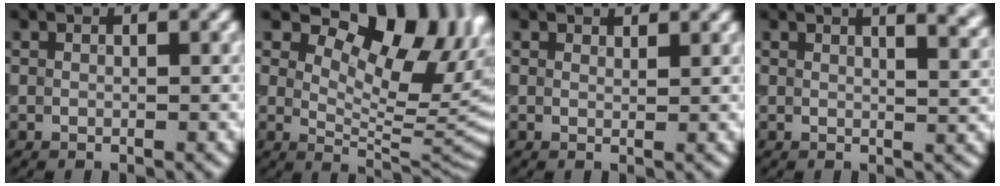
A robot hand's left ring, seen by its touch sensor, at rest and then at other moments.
{"total": 12.9, "force": [6.8, 6.2, 9.0], "torque": [-0.120, 0.012, 0.103]}
{"total": 1.3, "force": [1.2, 0.4, 0.3], "torque": [-0.008, -0.001, 0.014]}
{"total": 7.1, "force": [4.2, 3.3, 4.7], "torque": [-0.006, 0.045, 0.019]}